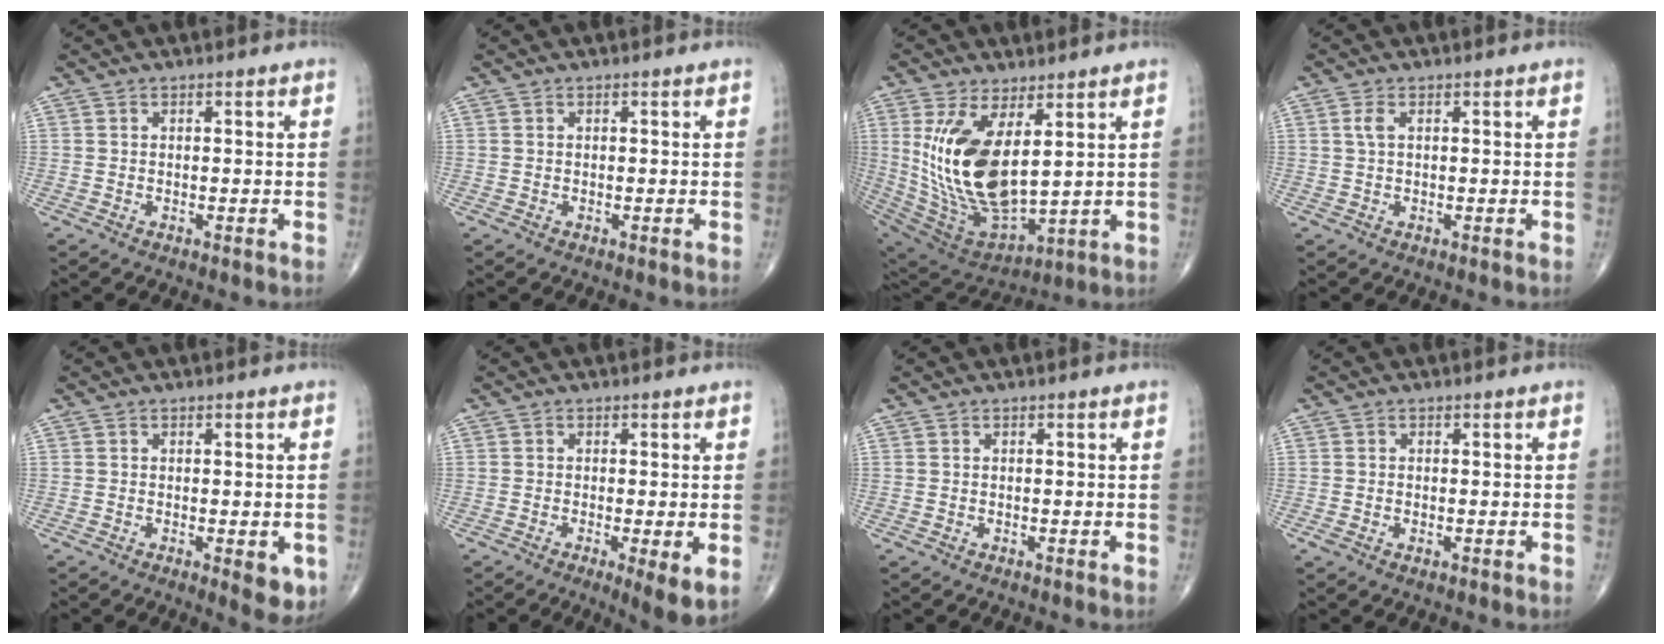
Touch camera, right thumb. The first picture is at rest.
{"total": 0.0}
{"total": 19.0, "force": [4.2, 8.8, 16.3], "torque": [-0.324, -0.036, 0.105]}
{"total": 1.7, "force": [0.5, 0.7, 1.4], "torque": [-0.038, 0.008, 0.012]}
{"total": 4.6, "force": [-1.4, 1.8, 4.0], "torque": [-0.037, -0.008, -0.015]}
{"total": 5.5, "force": [-1.4, 1.1, 5.2], "torque": [-0.088, -0.019, -0.025]}
{"total": 0.0}
{"total": 1.7, "force": [-0.6, 0.9, 1.3], "torque": [-0.029, 0.004, -0.008]}